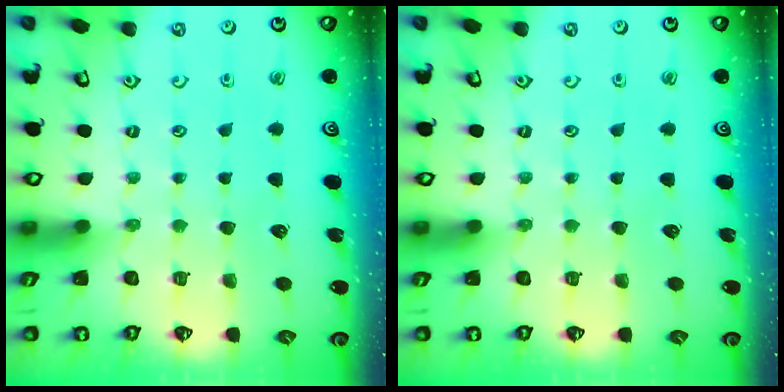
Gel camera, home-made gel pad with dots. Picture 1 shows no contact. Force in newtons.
{"total": 0.0}